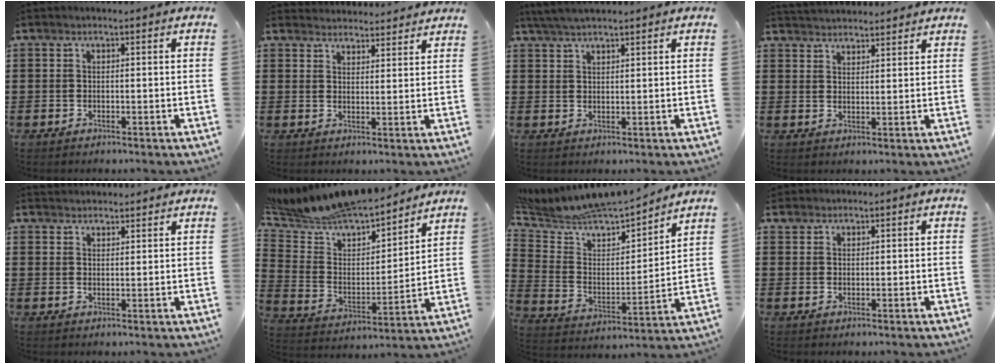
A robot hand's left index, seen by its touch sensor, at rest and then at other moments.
{"total": 3.2, "force": [3.2, 0.2, -0.2], "torque": [-0.005, -0.014, 0.060]}
{"total": 2.8, "force": [2.6, 0.1, 1.2], "torque": [-0.029, 0.002, 0.049]}
{"total": 2.9, "force": [2.9, 0.0, -0.2], "torque": [-0.005, -0.008, 0.055]}
{"total": 2.1, "force": [2.1, 0.1, -0.2], "torque": [0.000, -0.004, 0.042]}
{"total": 9.9, "force": [9.6, 1.3, 1.9], "torque": [-0.081, -0.081, 0.164]}
{"total": 7.1, "force": [6.9, 1.4, 0.9], "torque": [-0.062, -0.062, 0.114]}
{"total": 1.6, "force": [1.4, 0.8, 0.1], "torque": [-0.007, 0.003, 0.029]}